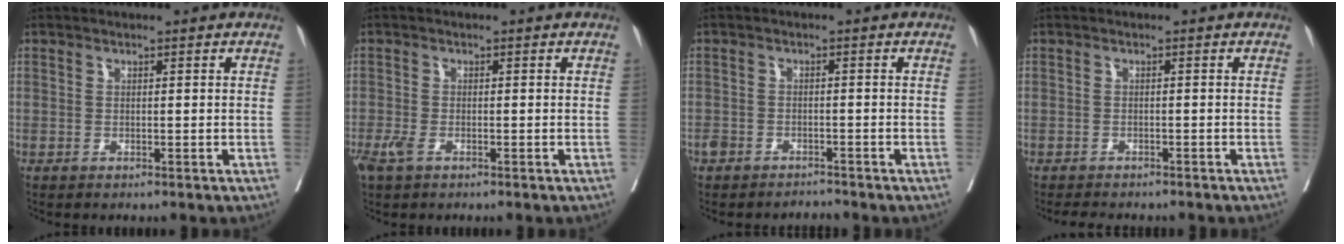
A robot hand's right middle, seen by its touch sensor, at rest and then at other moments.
{"total": 2.4, "force": [-1.3, 1.0, 1.7], "torque": [-0.045, -0.005, -0.023]}
{"total": 2.2, "force": [-2.1, 0.7, 0.0], "torque": [0.002, -0.002, -0.036]}
{"total": 4.8, "force": [-4.2, 1.5, 1.6], "torque": [-0.020, -0.005, -0.059]}